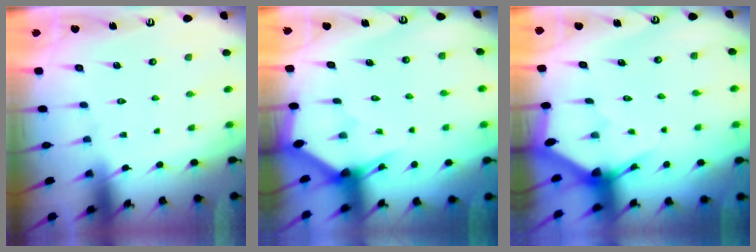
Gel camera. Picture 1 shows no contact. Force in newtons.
{"total": 2.2, "press": 2.2, "slide": 0.1}
{"total": 3.0, "press": 3.0, "slide": 0.1}